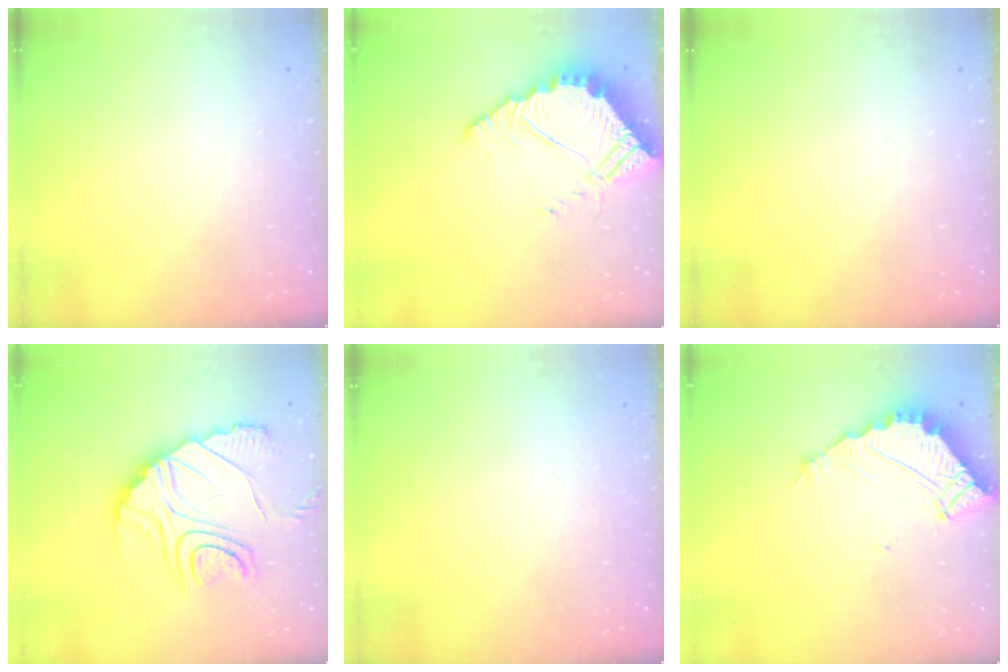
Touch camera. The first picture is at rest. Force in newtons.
{"total": 6.9, "press": 6.8, "slide": 0.5}
{"total": 0.0}
{"total": 19.1, "press": 19.0, "slide": 2.0}
{"total": 2.2, "press": 2.2, "slide": 0.1}
{"total": 4.9, "press": 4.9, "slide": 0.1}